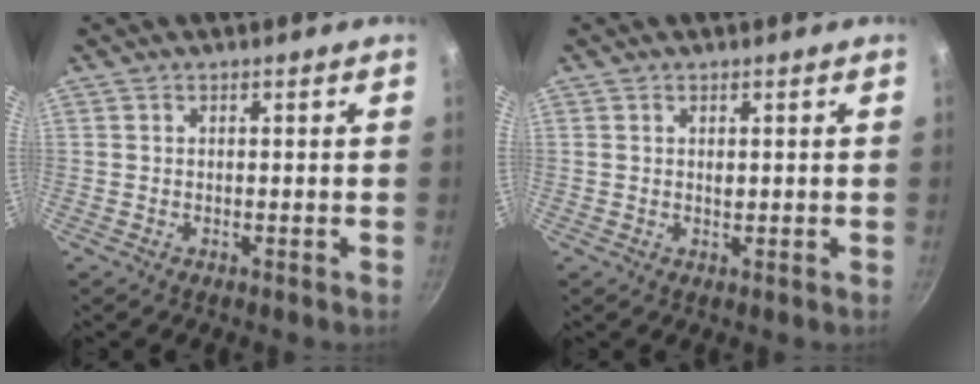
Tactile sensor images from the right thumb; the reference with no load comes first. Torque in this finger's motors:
{"motor_torque": [0.52, 0.49, 0.51, 0.05, 0.00]}